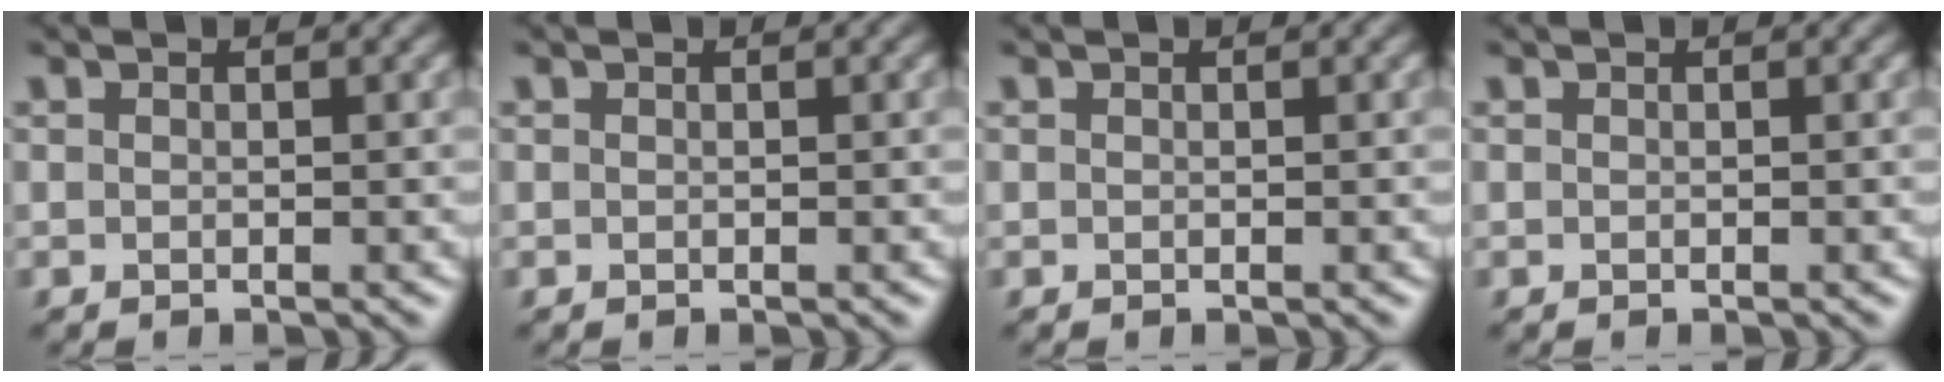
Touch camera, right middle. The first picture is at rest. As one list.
[{"total": 0.0}, {"total": 0.0}, {"total": 0.0}]